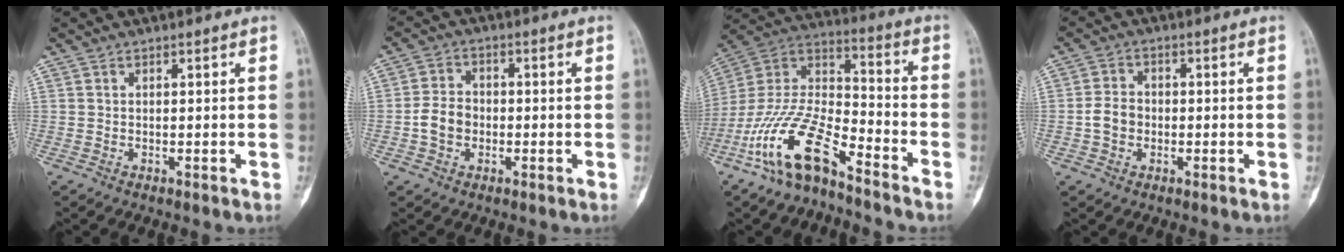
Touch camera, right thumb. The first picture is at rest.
{"total": 5.7, "force": [-1.3, 4.5, 3.3], "torque": [-0.052, 0.017, -0.029]}
{"total": 17.0, "force": [-11.2, 6.1, 11.3], "torque": [-0.215, 0.078, -0.215]}
{"total": 4.4, "force": [-0.9, 3.6, 2.5], "torque": [-0.040, 0.014, -0.021]}